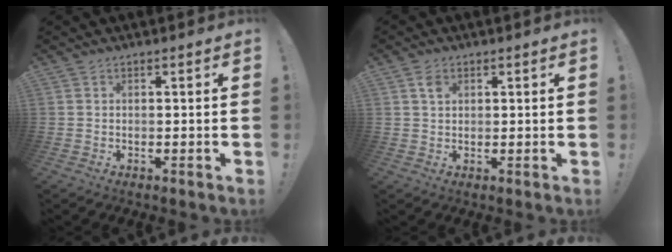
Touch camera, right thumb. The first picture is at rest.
{"total": 2.5, "force": [1.2, 1.8, 1.4], "torque": [-0.018, -0.003, 0.021]}